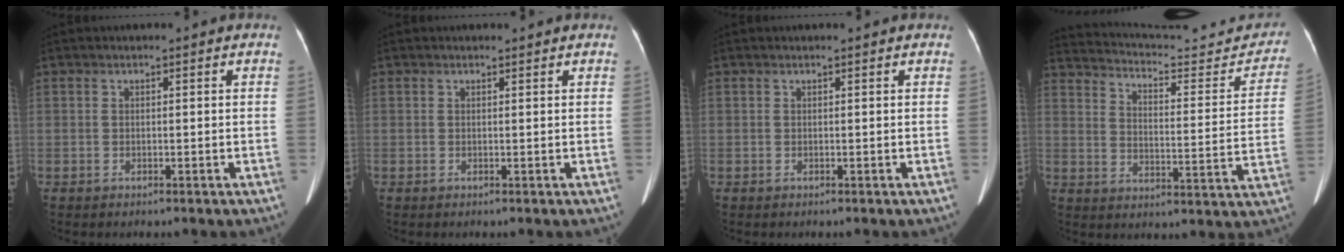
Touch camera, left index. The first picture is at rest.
{"total": 1.0, "force": [0.9, 0.0, 0.3], "torque": [-0.005, -0.005, 0.013]}
{"total": 1.2, "force": [1.0, 0.0, 0.5], "torque": [-0.010, 0.004, 0.012]}
{"total": 22.2, "force": [20.8, 3.7, 6.7], "torque": [-0.093, -0.054, 0.266]}